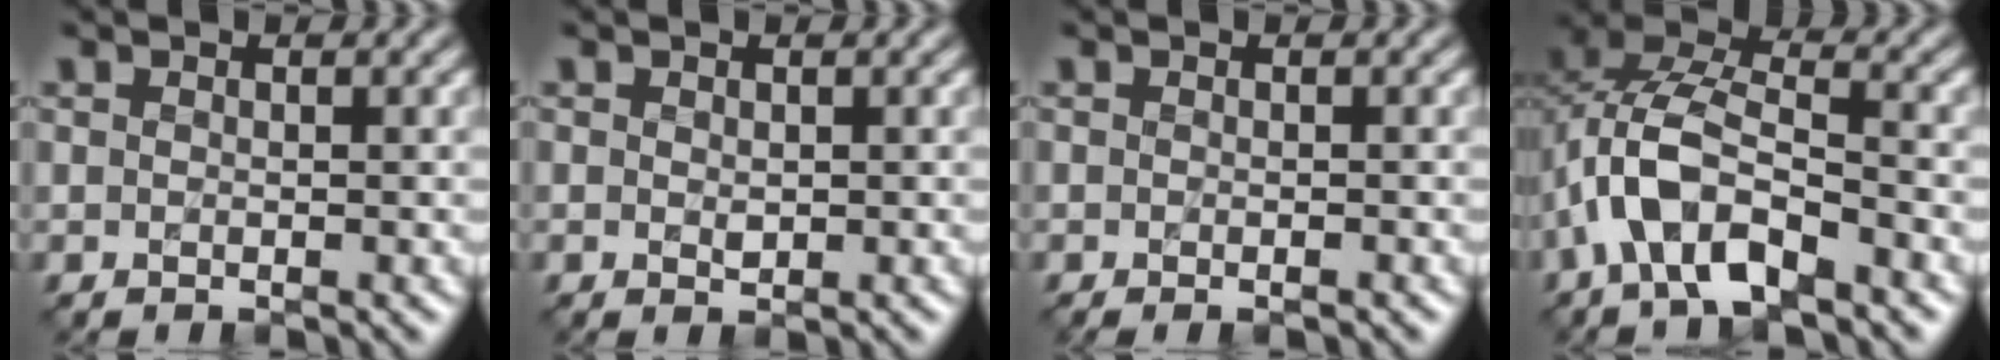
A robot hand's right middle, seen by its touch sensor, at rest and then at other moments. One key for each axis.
{"total": 0.8, "fx": 0.0, "fy": 0.5, "fz": 0.6, "tx": -0.010, "ty": -0.003, "tz": 0.002}
{"total": 0.9, "fx": -0.5, "fy": 0.0, "fz": 0.7, "tx": -0.012, "ty": -0.003, "tz": -0.007}
{"total": 7.6, "fx": -3.5, "fy": 3.6, "fz": 5.7, "tx": -0.112, "ty": 0.014, "tz": -0.073}